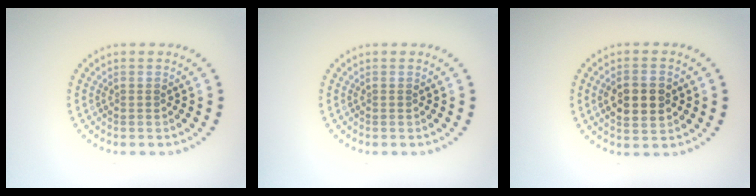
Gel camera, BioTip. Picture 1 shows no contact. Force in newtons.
{"total": 0.0}
{"total": 4.5, "press": 4.5, "slide": 0.4}